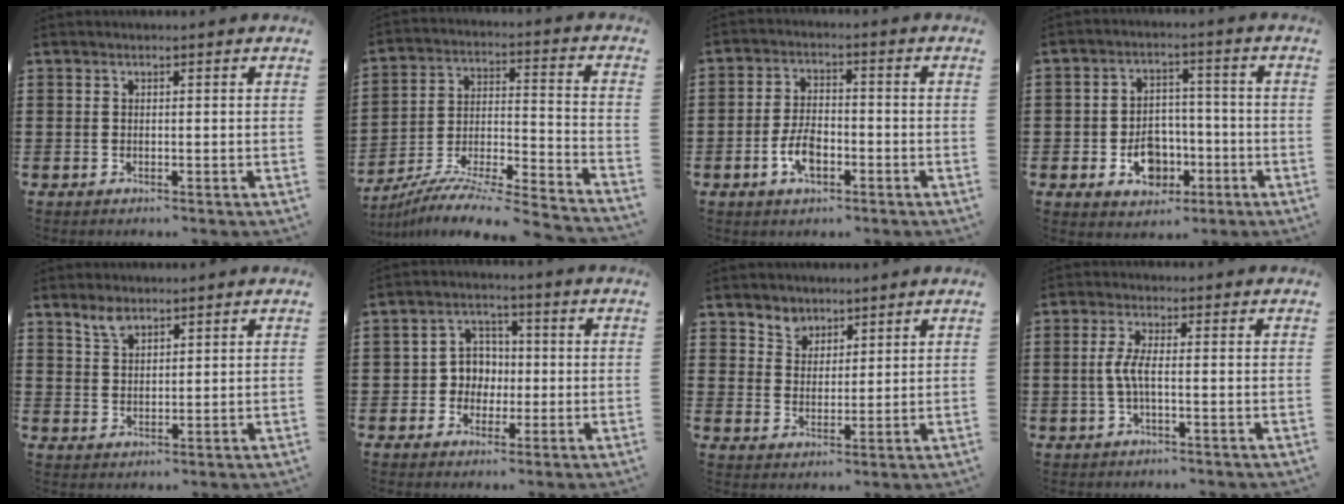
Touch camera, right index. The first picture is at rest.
{"total": 7.7, "force": [-7.2, 0.2, 2.8], "torque": [-0.046, -0.002, -0.146]}
{"total": 5.5, "force": [-2.2, 2.9, 4.1], "torque": [-0.095, 0.001, -0.045]}
{"total": 7.0, "force": [-2.3, 5.3, 4.0], "torque": [-0.054, 0.006, -0.043]}
{"total": 3.3, "force": [2.5, 1.5, 1.6], "torque": [-0.037, 0.004, 0.047]}
{"total": 4.8, "force": [-0.5, 4.5, 1.5], "torque": [-0.044, 0.016, -0.013]}
{"total": 4.0, "force": [3.1, 2.5, -0.3], "torque": [-0.014, 0.004, 0.058]}
{"total": 3.6, "force": [-0.6, 0.7, 3.5], "torque": [-0.094, -0.009, -0.022]}